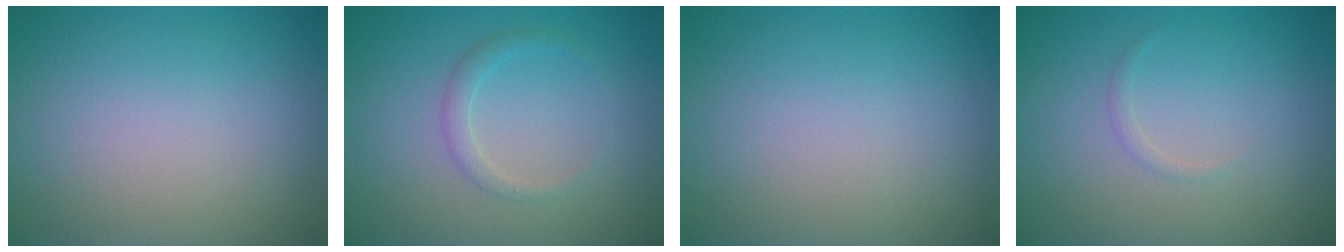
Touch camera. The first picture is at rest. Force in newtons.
{"total": 1.4, "press": 1.4, "slide": 0.2}
{"total": 0.0}
{"total": 0.5, "press": 0.5, "slide": 0.0}